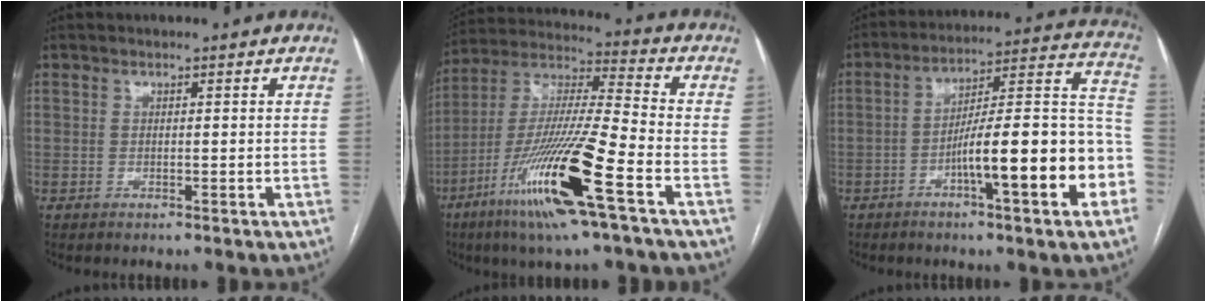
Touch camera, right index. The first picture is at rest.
{"total": 18.9, "force": [-9.0, 0.3, 16.6], "torque": [-0.354, -0.035, -0.173]}
{"total": 19.0, "force": [-6.2, 2.1, 17.8], "torque": [-0.203, 0.030, -0.086]}